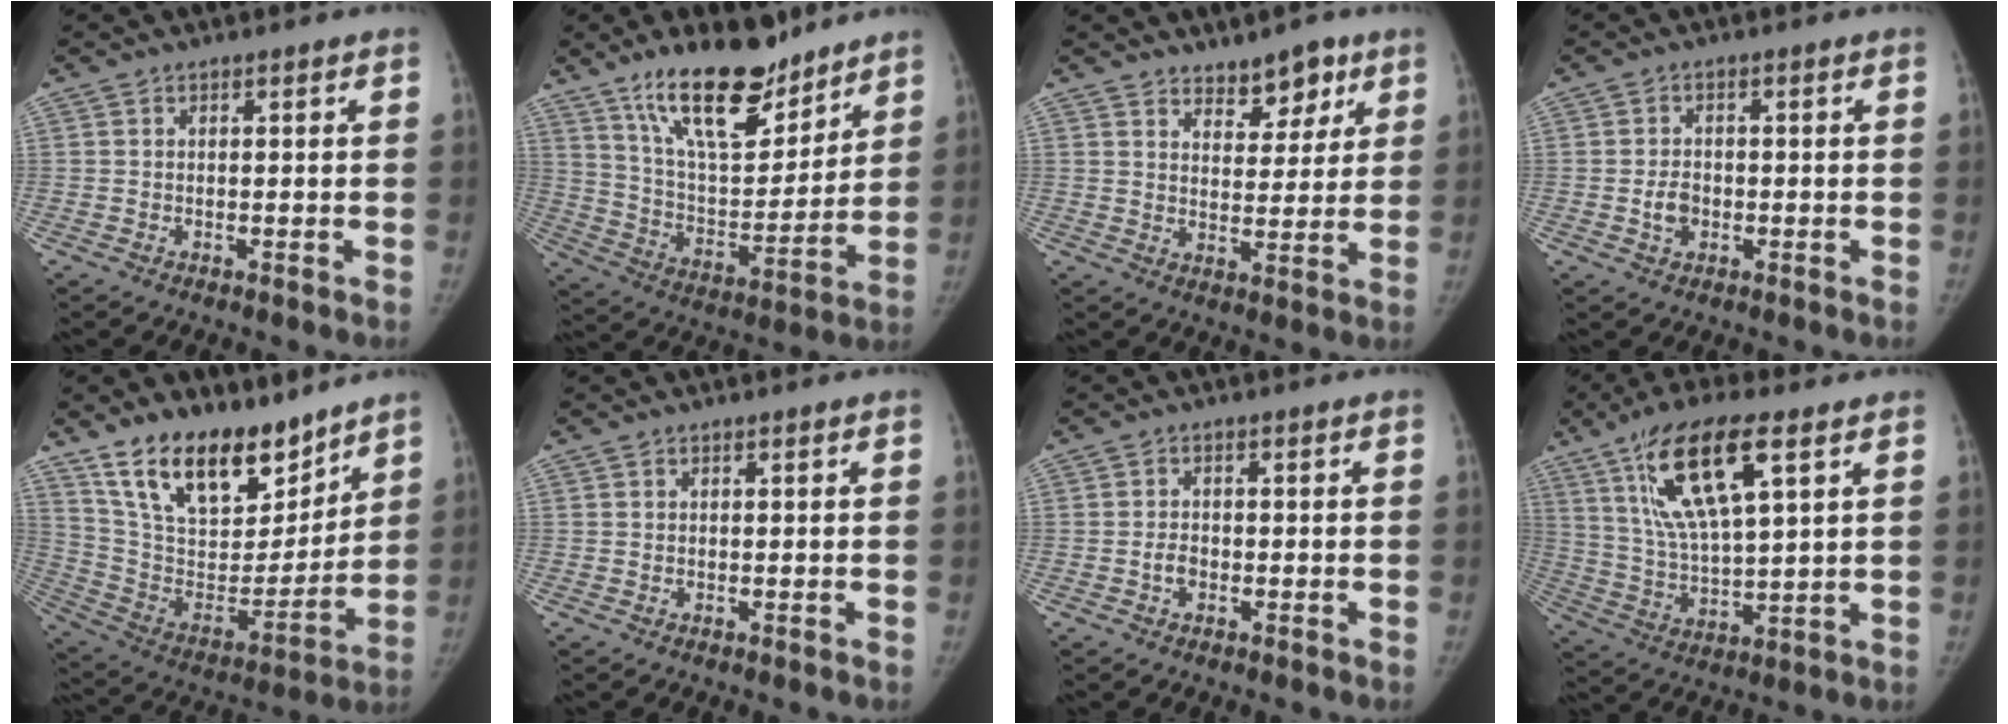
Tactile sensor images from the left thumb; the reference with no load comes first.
{"total": 19.9, "force": [14.1, 7.8, 11.7], "torque": [-0.154, -0.083, 0.248]}
{"total": 6.9, "force": [4.9, 3.7, 3.1], "torque": [-0.009, -0.032, 0.076]}
{"total": 3.4, "force": [-0.8, 2.5, 2.2], "torque": [-0.033, 0.007, -0.014]}
{"total": 21.9, "force": [15.6, 10.5, 11.3], "torque": [-0.155, -0.078, 0.279]}
{"total": 0.0}
{"total": 2.3, "force": [-0.7, 1.6, 1.4], "torque": [-0.022, 0.009, -0.014]}
{"total": 16.7, "force": [7.9, 4.9, 13.9], "torque": [-0.258, -0.020, 0.151]}